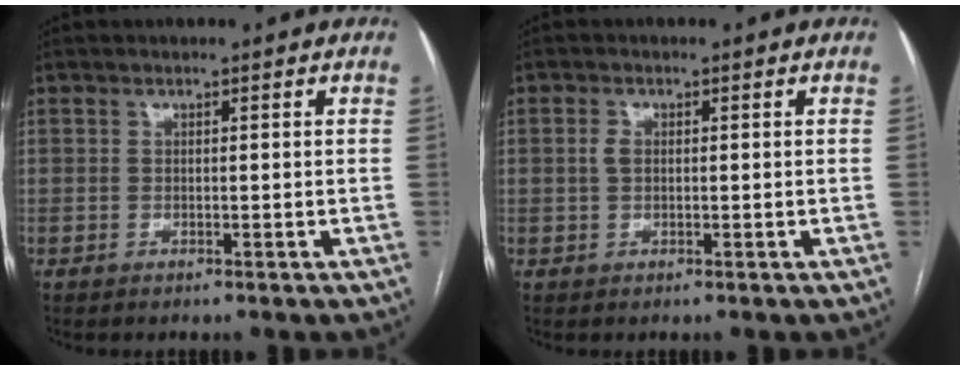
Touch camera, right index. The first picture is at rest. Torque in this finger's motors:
{"motor_torque": [0.23, 0.16, 0.15, 0.05]}